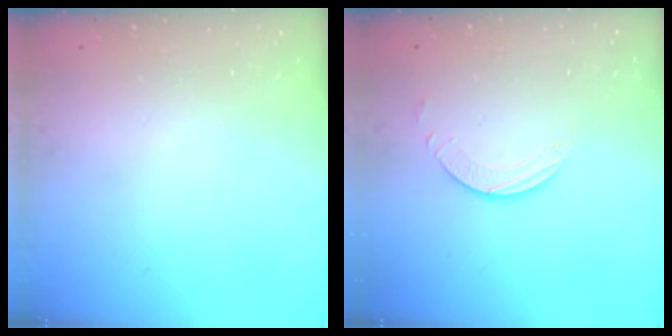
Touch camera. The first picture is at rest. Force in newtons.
{"total": 2.0, "press": 1.9, "slide": 0.3}